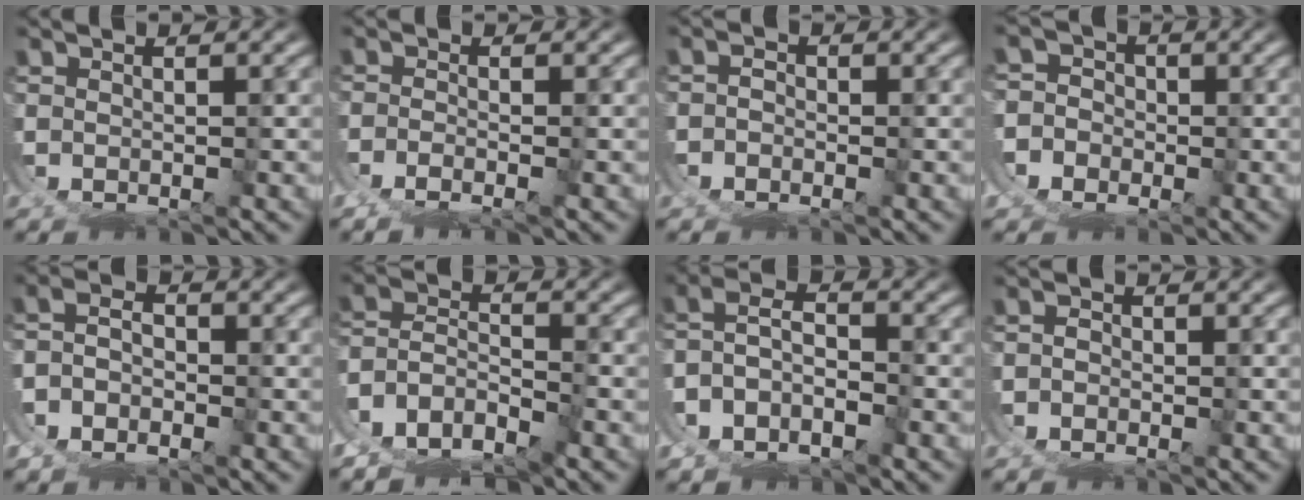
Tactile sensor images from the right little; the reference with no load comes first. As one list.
[{"total": 1.9, "force": [-1.2, -0.8, 1.1], "torque": [-0.016, -0.006, -0.015]}, {"total": 2.9, "force": [-1.5, 2.4, 0.7], "torque": [-0.019, -0.015, -0.024]}, {"total": 4.4, "force": [-0.8, 4.3, -0.1], "torque": [-0.015, -0.018, -0.019]}, {"total": 4.1, "force": [-1.0, 3.4, 2.0], "torque": [-0.037, -0.010, -0.020]}, {"total": 8.2, "force": [-3.0, 7.3, 2.3], "torque": [-0.086, -0.042, -0.050]}, {"total": 7.0, "force": [-2.0, 6.3, 2.5], "torque": [-0.065, -0.022, -0.038]}, {"total": 2.1, "force": [-1.1, 1.8, 0.5], "torque": [-0.014, -0.011, -0.017]}]